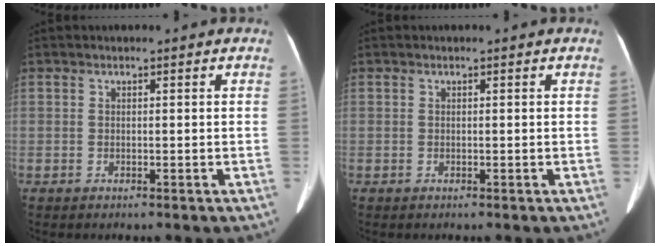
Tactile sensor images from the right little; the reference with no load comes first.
{"total": 0.0}